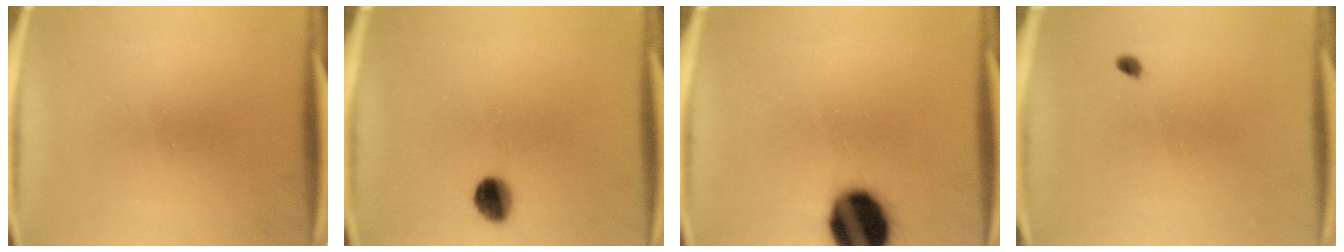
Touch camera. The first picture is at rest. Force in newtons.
{"total": 5.1}
{"total": 18.6}
{"total": 1.6}